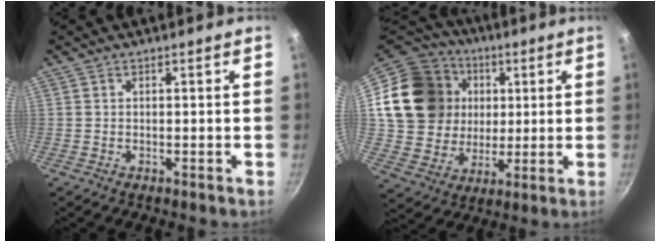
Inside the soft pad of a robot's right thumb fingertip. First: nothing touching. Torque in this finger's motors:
{"motor_torque": [1.08, 3.79, 1.22, 0.12, 0.14]}